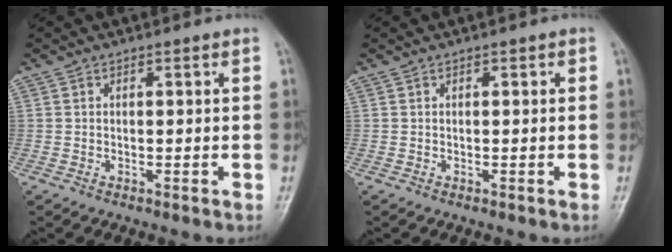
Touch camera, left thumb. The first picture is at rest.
{"total": 0.0}